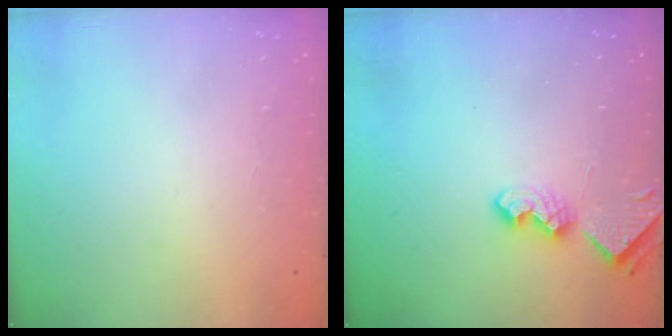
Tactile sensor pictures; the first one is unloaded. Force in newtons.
{"total": 6.9, "press": 6.9, "slide": 0.6}